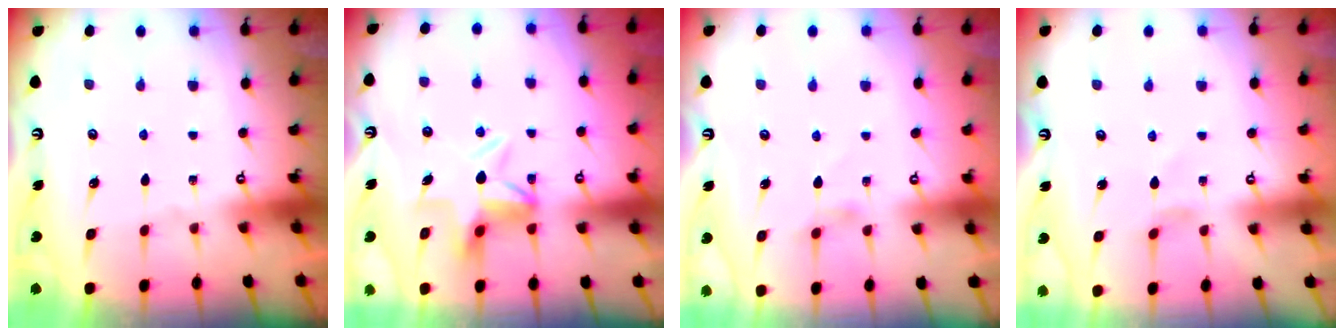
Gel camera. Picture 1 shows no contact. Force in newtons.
{"total": 6.7, "press": 6.7, "slide": 0.4}
{"total": 1.3, "press": 1.3, "slide": 0.3}
{"total": 1.2, "press": 1.2, "slide": 0.3}